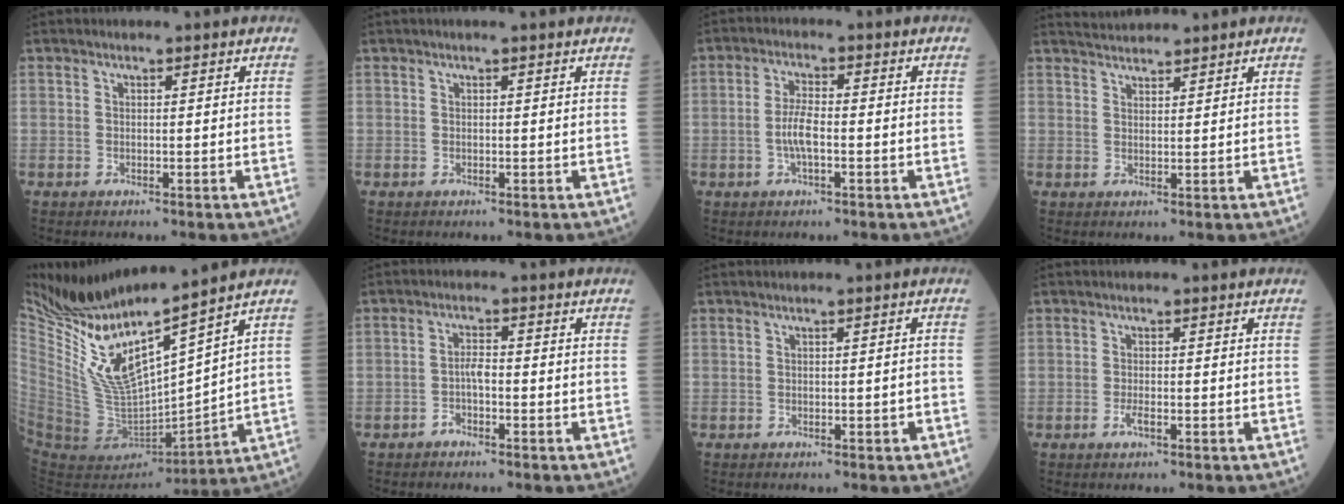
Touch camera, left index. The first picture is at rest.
{"total": 0.6, "force": [0.6, 0.0, 0.3], "torque": [-0.007, 0.007, 0.006]}
{"total": 4.0, "force": [-0.9, 0.9, 3.8], "torque": [-0.083, 0.003, -0.018]}
{"total": 3.5, "force": [3.5, 0.0, 0.4], "torque": [-0.013, 0.027, 0.067]}
{"total": 16.7, "force": [12.7, 1.5, 10.7], "torque": [-0.202, -0.029, 0.256]}
{"total": 2.1, "force": [-1.1, 0.7, 1.6], "torque": [-0.028, 0.004, -0.022]}
{"total": 1.3, "force": [-0.6, 0.2, 1.1], "torque": [-0.017, -0.001, -0.004]}
{"total": 1.3, "force": [-0.7, 0.2, 1.0], "torque": [-0.025, -0.001, -0.012]}